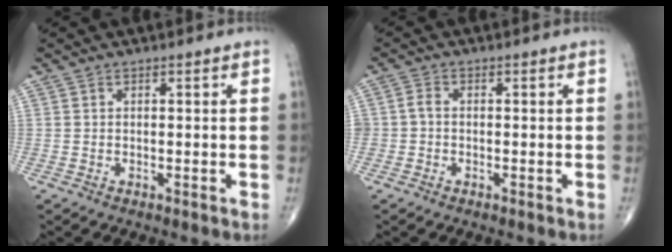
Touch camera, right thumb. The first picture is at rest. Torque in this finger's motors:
{"motor_torque": [-0.30, -0.32, 0.16, 0.10, -0.02]}